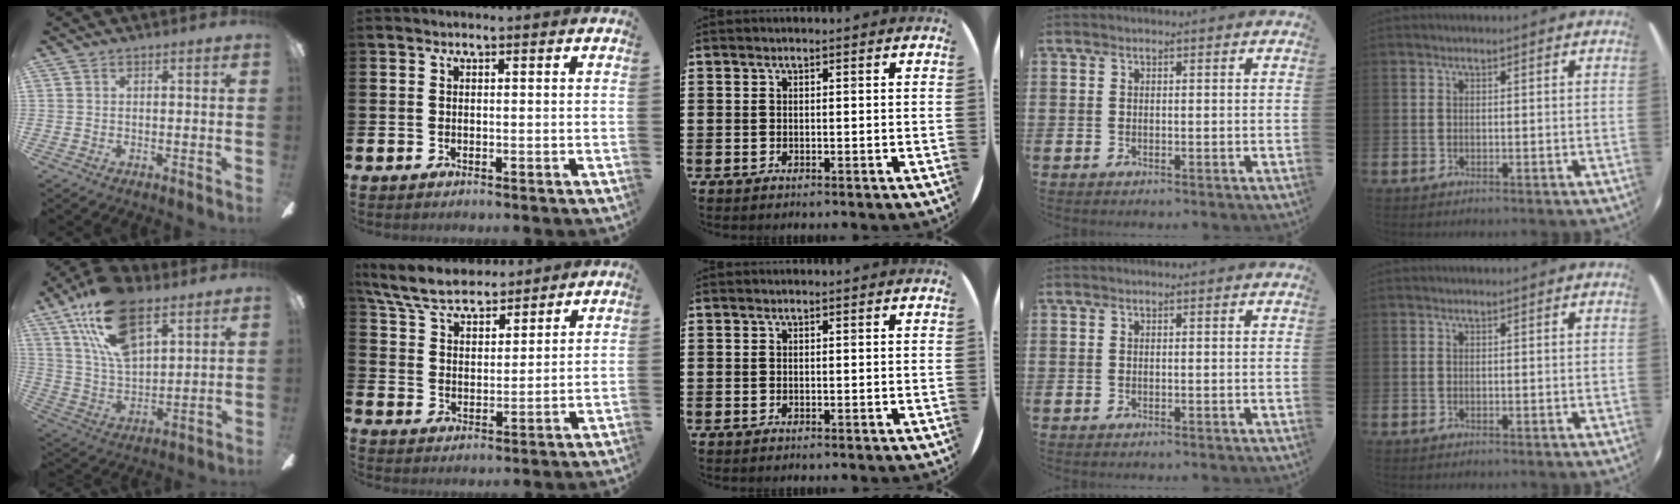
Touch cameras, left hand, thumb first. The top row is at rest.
{"thumb": {"total": 19.2, "force": [11.5, 9.4, 12.2], "torque": [-0.229, -0.039, 0.205]}, "index": {"total": 7.6, "force": [7.1, 2.0, 2.0], "torque": [-0.071, -0.028, 0.131]}}